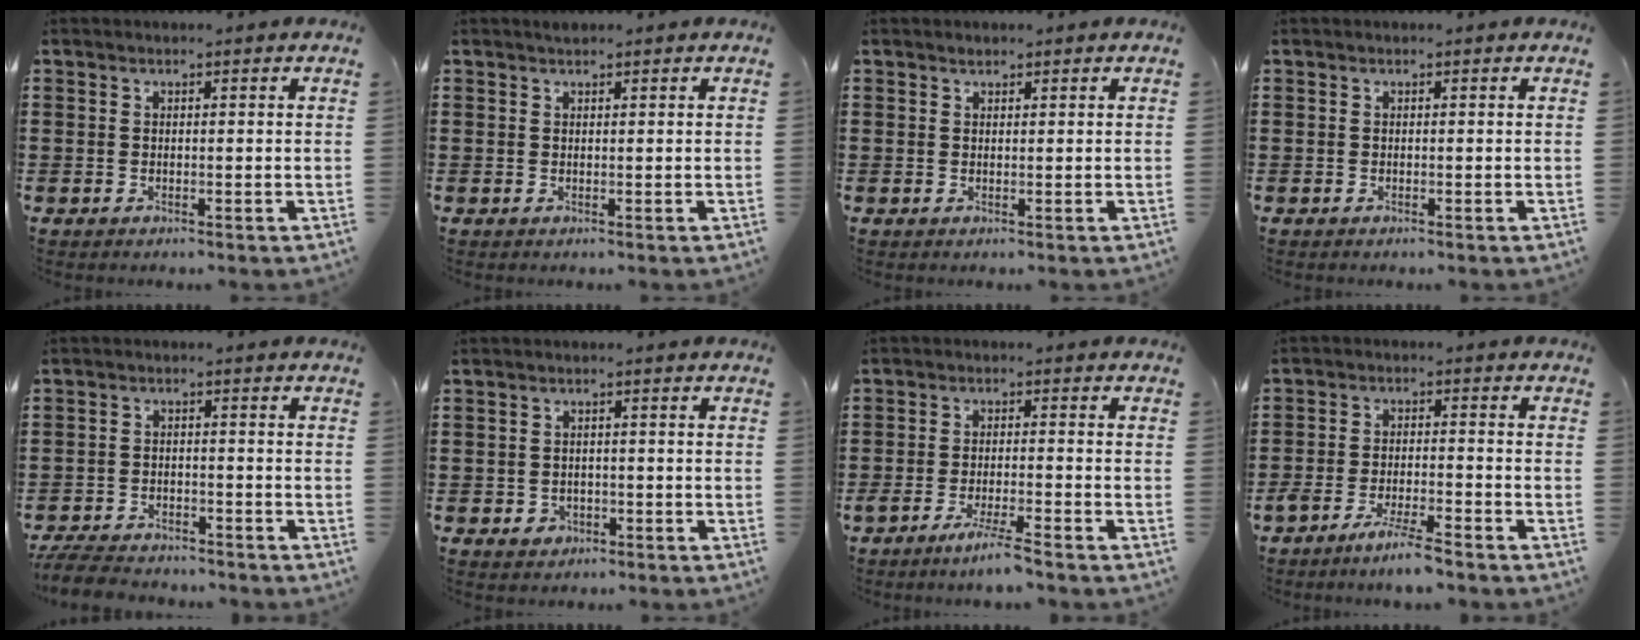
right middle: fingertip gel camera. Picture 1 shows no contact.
{"total": 0.5, "force": [0.5, 0.2, 0.0], "torque": [-0.001, 0.001, 0.010]}
{"total": 0.7, "force": [0.6, 0.3, -0.1], "torque": [-0.001, -0.001, 0.012]}
{"total": 0.0}
{"total": 5.2, "force": [-5.0, 0.9, 1.0], "torque": [-0.025, 0.005, -0.102]}
{"total": 1.5, "force": [-0.7, 1.2, 0.5], "torque": [-0.013, 0.001, -0.016]}
{"total": 4.2, "force": [-3.2, -0.2, 2.7], "torque": [-0.055, -0.013, -0.059]}
{"total": 5.2, "force": [-4.3, 0.1, 2.9], "torque": [-0.059, -0.010, -0.081]}